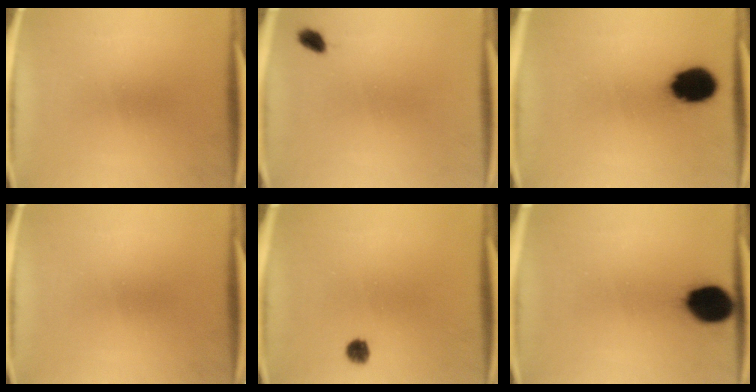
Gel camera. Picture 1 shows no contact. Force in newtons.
{"total": 1.9}
{"total": 11.7}
{"total": 0.0}
{"total": 2.3}
{"total": 11.9}